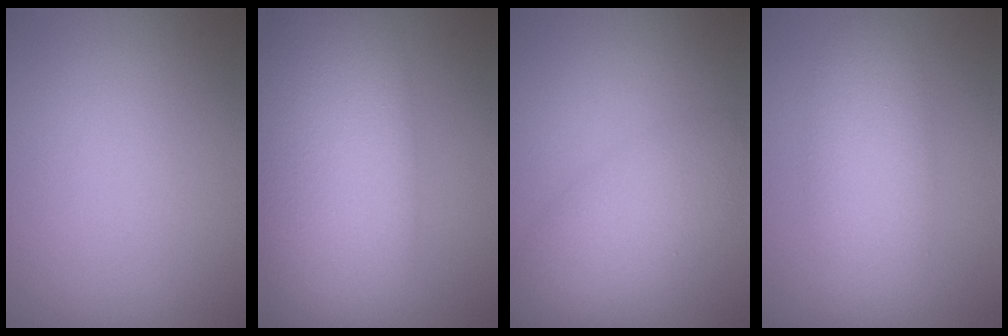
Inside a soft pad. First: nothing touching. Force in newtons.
{"total": 11.9, "press": 11.9, "slide": 0.8}
{"total": 4.7, "press": 4.7, "slide": 0.1}
{"total": 4.5, "press": 4.5, "slide": 0.2}